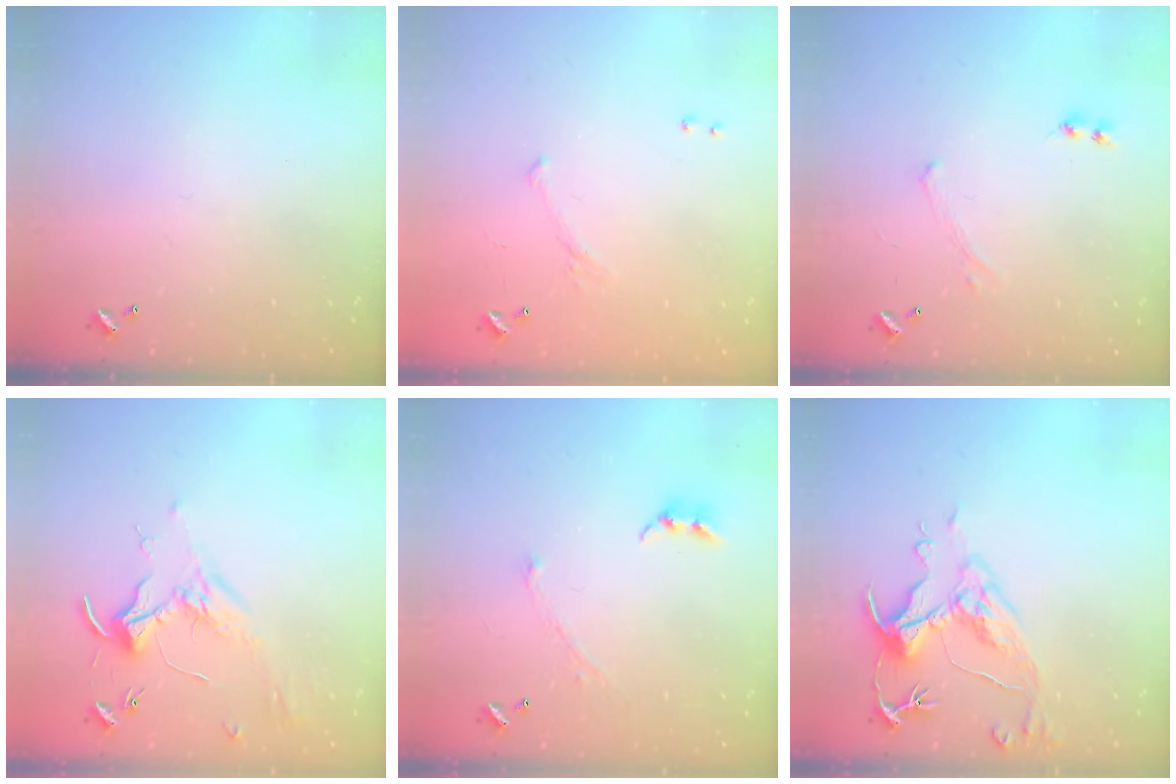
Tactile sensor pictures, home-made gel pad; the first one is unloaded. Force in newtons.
{"total": 5.8, "press": 5.8, "slide": 0.8}
{"total": 0.0}
{"total": 1.7, "press": 1.5, "slide": 0.7}
{"total": 2.9, "press": 2.9, "slide": 0.4}
{"total": 6.9, "press": 6.8, "slide": 1.5}